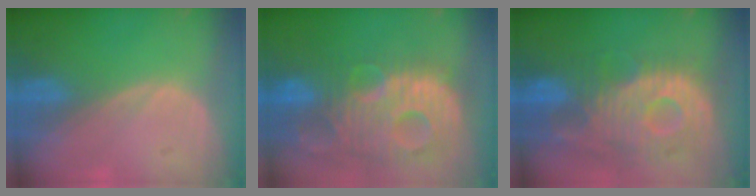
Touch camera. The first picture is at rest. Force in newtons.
{"total": 13.8, "press": 11.9, "slide": 7.1}
{"total": 12.3, "press": 10.9, "slide": 5.7}